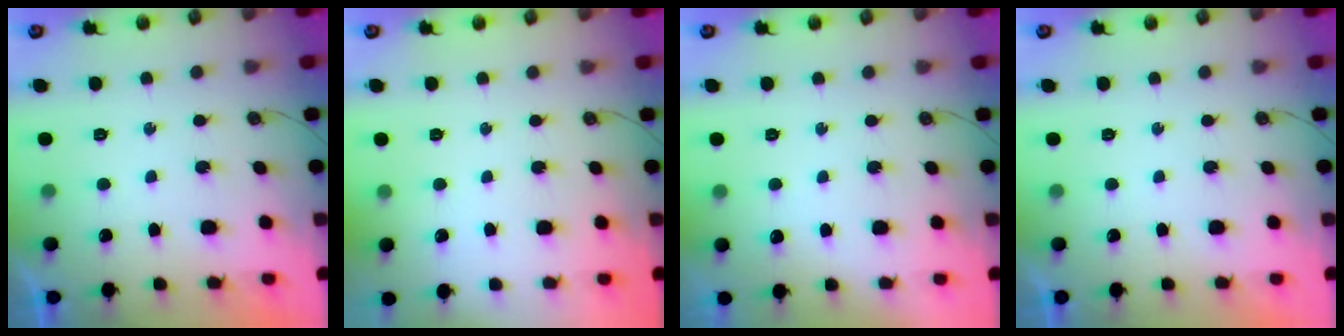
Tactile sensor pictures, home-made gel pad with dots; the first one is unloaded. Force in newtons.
{"total": 0.0}
{"total": 9.5, "press": 2.4, "slide": 9.2}
{"total": 0.0}